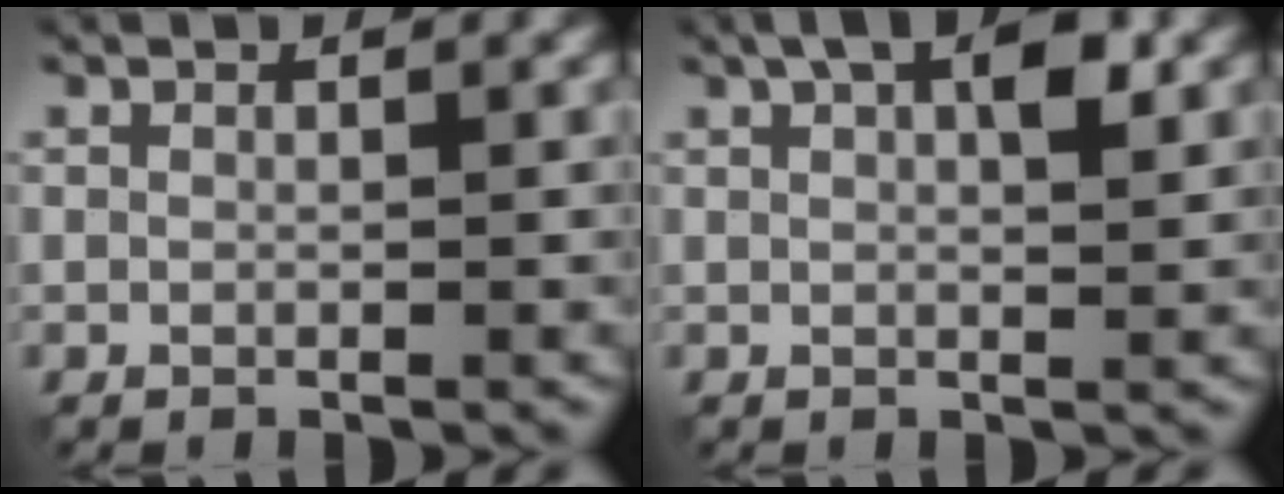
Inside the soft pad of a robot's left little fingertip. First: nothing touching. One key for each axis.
{"total": 3.8, "fx": 1.4, "fy": 1.3, "fz": 3.2, "tx": -0.052, "ty": 0.009, "tz": 0.022}